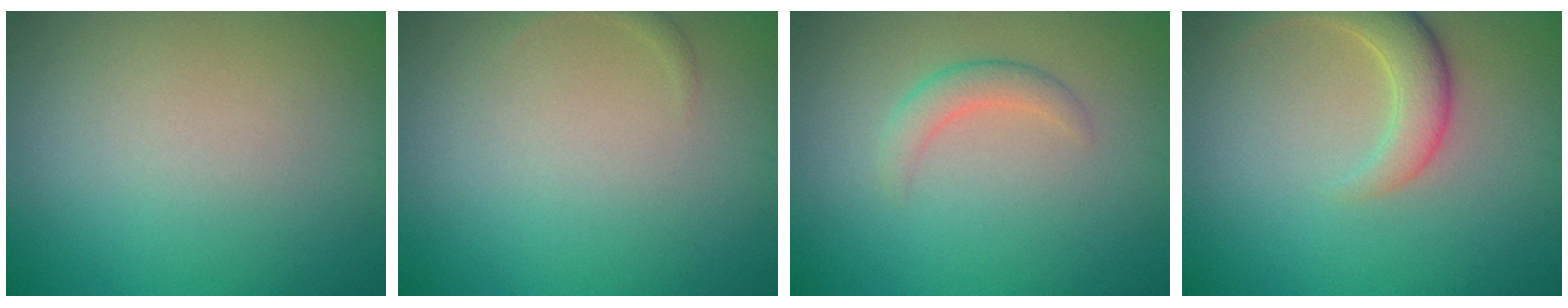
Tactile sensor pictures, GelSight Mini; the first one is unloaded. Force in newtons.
{"total": 0.7, "press": 0.7, "slide": 0.0}
{"total": 1.8, "press": 1.8, "slide": 0.2}
{"total": 4.1, "press": 4.1, "slide": 0.3}